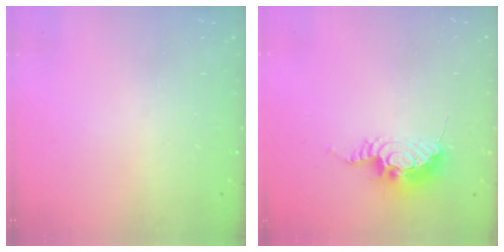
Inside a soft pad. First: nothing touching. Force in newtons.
{"total": 9.1, "press": 9.1, "slide": 1.0}